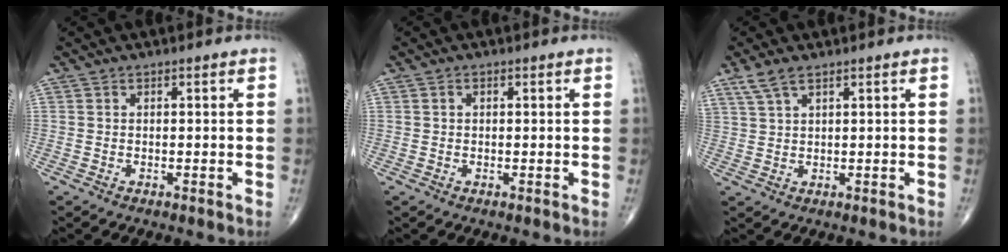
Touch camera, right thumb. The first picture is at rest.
{"total": 0.6, "force": [0.2, 0.5, 0.4], "torque": [-0.004, 0.000, 0.002]}
{"total": 3.9, "force": [2.6, 1.4, 2.5], "torque": [-0.061, 0.005, 0.061]}